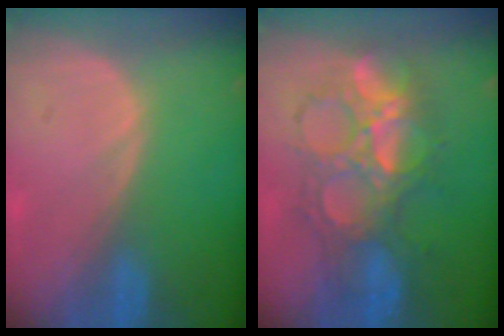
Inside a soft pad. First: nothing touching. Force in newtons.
{"total": 9.1, "press": 9.1, "slide": 0.6}